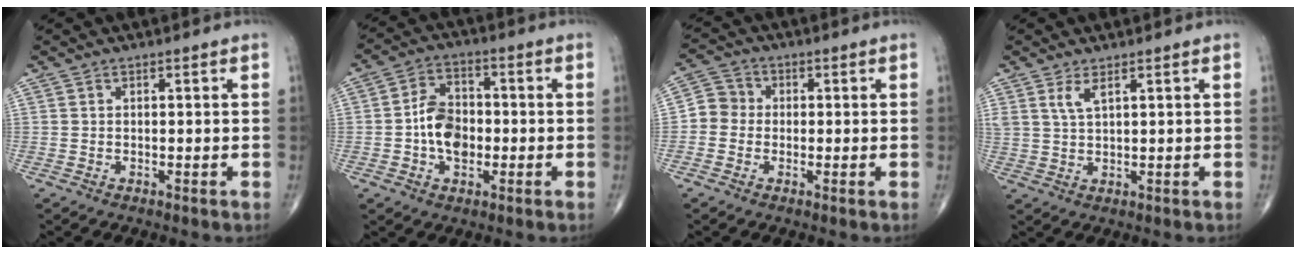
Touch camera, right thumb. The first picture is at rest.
{"total": 8.6, "force": [-1.3, 5.9, 6.0], "torque": [-0.082, 0.019, -0.031]}
{"total": 4.6, "force": [-0.6, 4.4, 1.4], "torque": [-0.004, 0.013, -0.026]}
{"total": 2.8, "force": [1.7, 0.8, 2.2], "torque": [-0.047, -0.008, 0.039]}